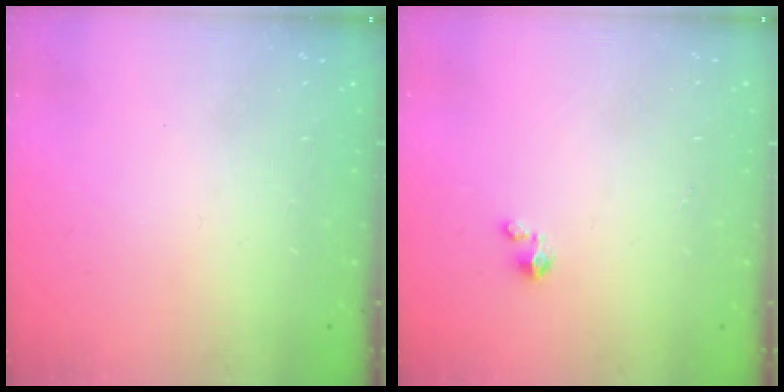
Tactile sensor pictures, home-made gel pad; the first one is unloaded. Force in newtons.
{"total": 1.5, "press": 1.5, "slide": 0.1}